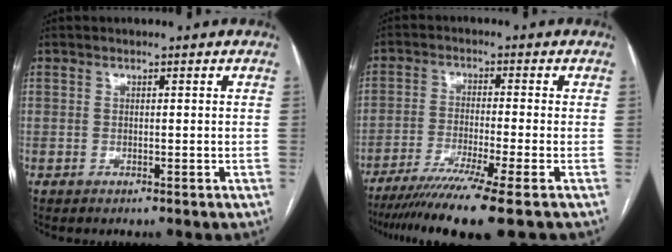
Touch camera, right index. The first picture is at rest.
{"total": 11.9, "force": [-8.9, -2.0, 7.6], "torque": [-0.115, -0.033, -0.138]}